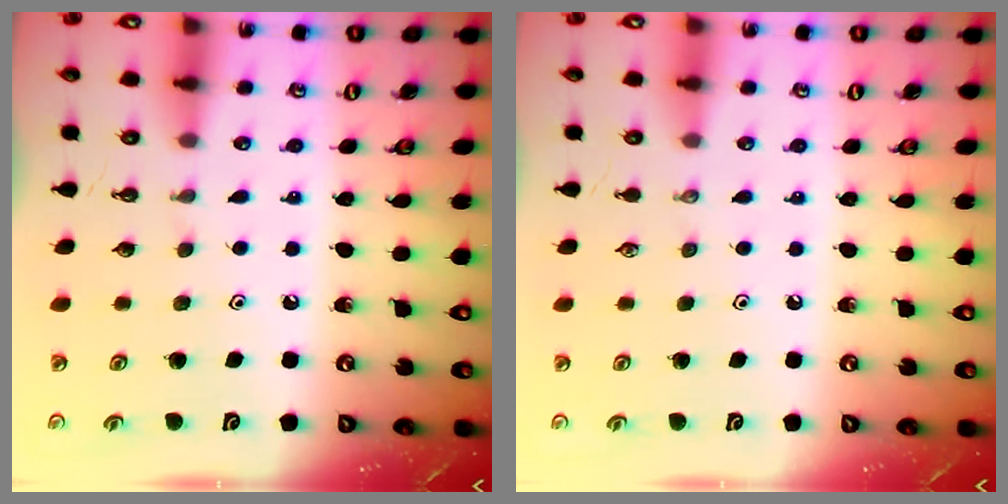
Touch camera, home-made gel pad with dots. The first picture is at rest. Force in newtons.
{"total": 0.0}